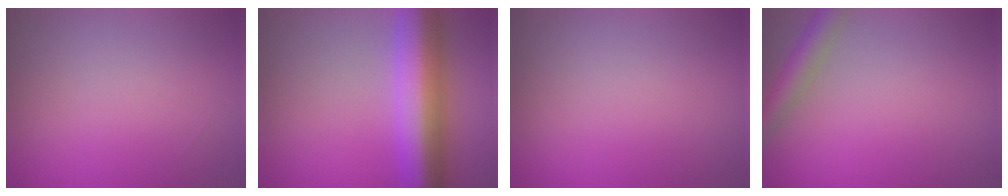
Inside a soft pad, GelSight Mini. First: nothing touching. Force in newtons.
{"total": 9.8, "press": 9.8, "slide": 0.3}
{"total": 0.0}
{"total": 2.8, "press": 2.8, "slide": 0.1}